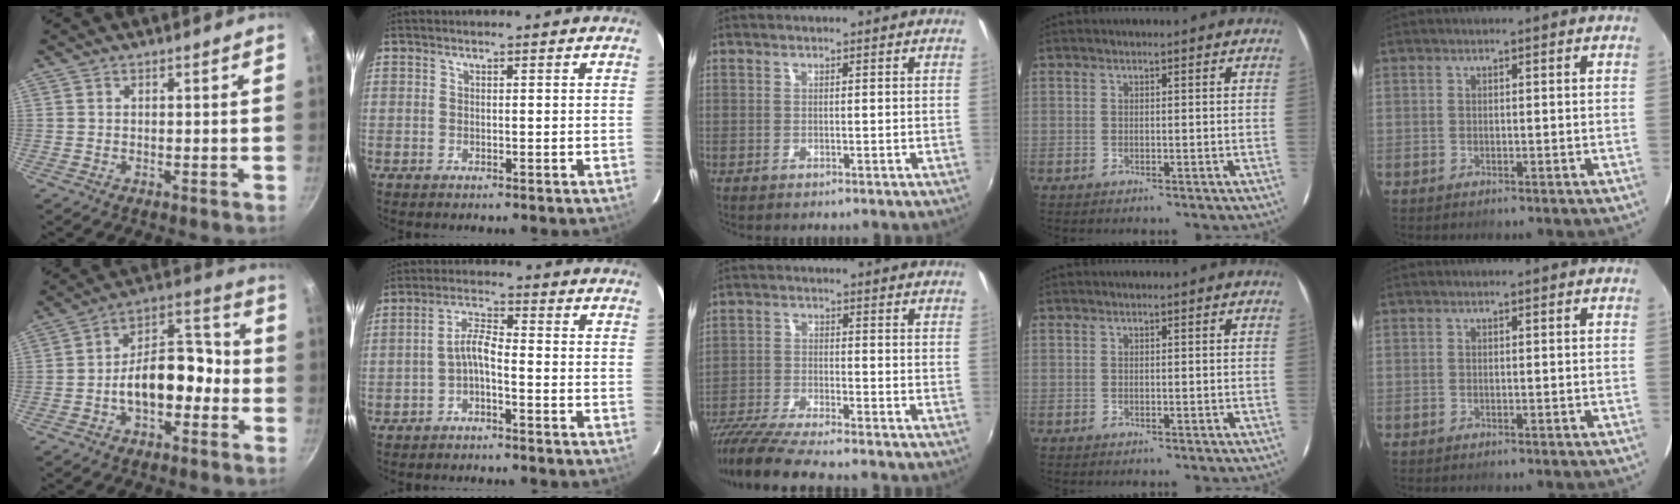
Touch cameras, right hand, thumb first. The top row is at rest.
{"thumb": {"total": 13.8, "force": [-3.5, 8.4, 10.3], "torque": [-0.115, 0.070, -0.062]}, "index": {"total": 3.6, "force": [-2.0, 0.7, 3.0], "torque": [-0.067, 0.013, -0.038]}, "middle": {"total": 11.9, "force": [-10.4, 0.5, 5.7], "torque": [-0.132, -0.033, -0.194]}}